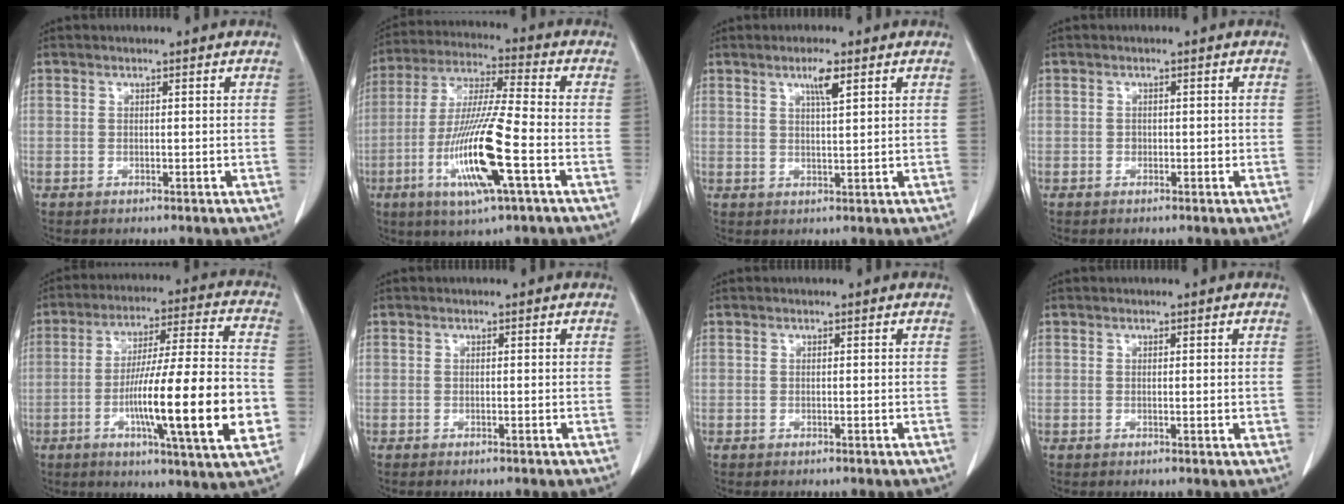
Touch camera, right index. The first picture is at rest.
{"total": 15.4, "force": [-5.0, 0.7, 14.6], "torque": [-0.295, -0.018, -0.095]}
{"total": 3.4, "force": [1.9, 0.1, 2.8], "torque": [-0.052, -0.002, 0.033]}
{"total": 1.0, "force": [-0.2, 0.8, 0.6], "torque": [-0.008, 0.002, -0.003]}
{"total": 20.6, "force": [-5.1, 0.8, 19.9], "torque": [-0.298, -0.007, -0.080]}
{"total": 0.5, "force": [-0.5, 0.0, 0.3], "torque": [-0.007, -0.002, -0.007]}
{"total": 0.0}
{"total": 1.1, "force": [0.0, 0.2, 1.0], "torque": [-0.013, -0.003, 0.001]}